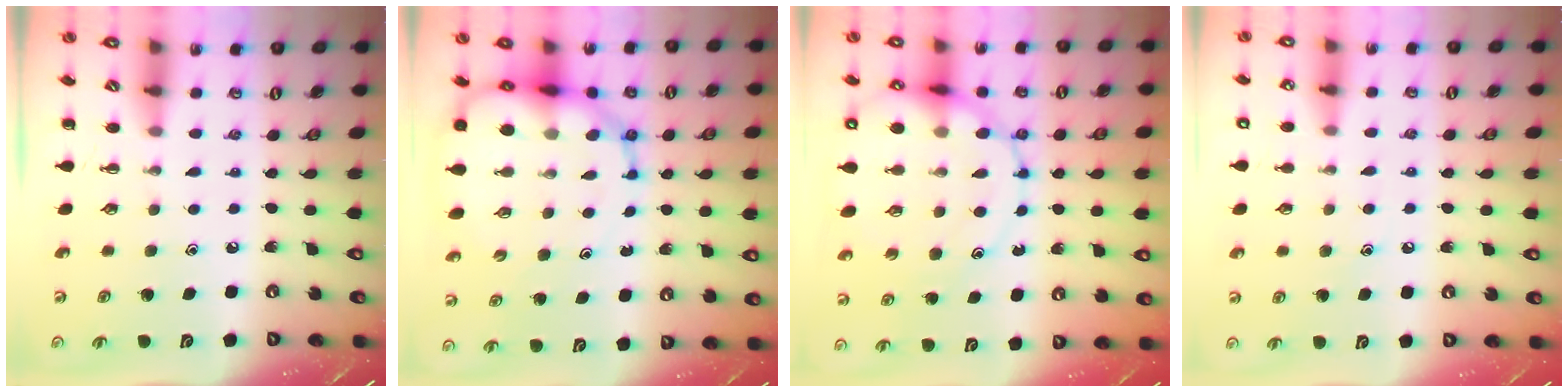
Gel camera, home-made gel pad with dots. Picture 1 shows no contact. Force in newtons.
{"total": 14.2, "press": 13.6, "slide": 3.9}
{"total": 16.6, "press": 16.4, "slide": 2.5}
{"total": 7.2, "press": 7.0, "slide": 1.8}